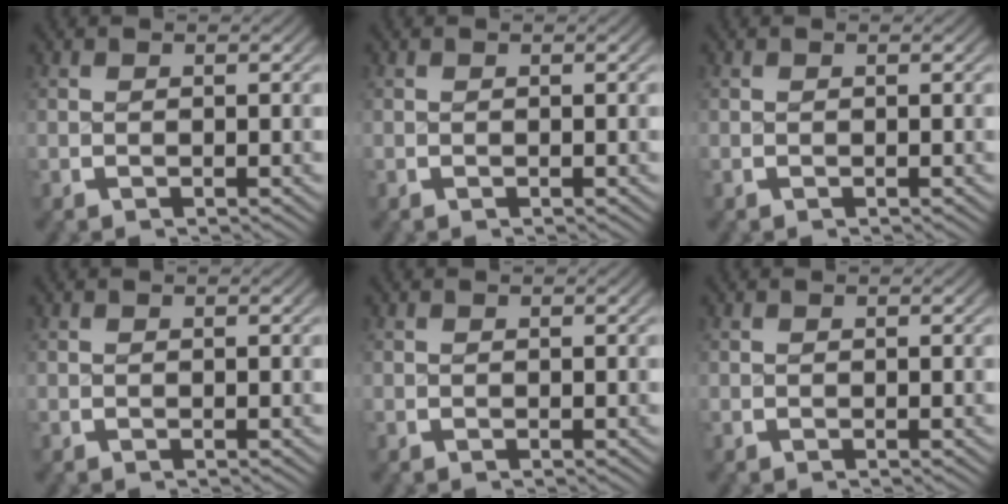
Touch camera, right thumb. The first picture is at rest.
{"total": 0.0}
{"total": 0.0}
{"total": 0.0}
{"total": 0.0}
{"total": 0.0}